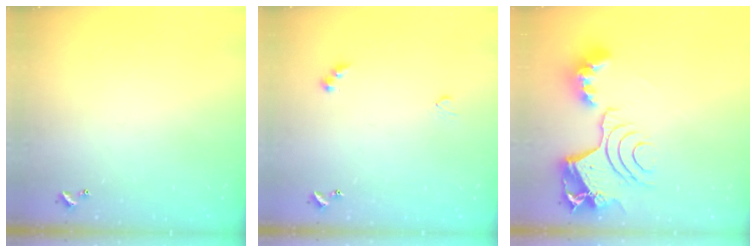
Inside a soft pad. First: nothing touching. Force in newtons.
{"total": 5.0, "press": 4.9, "slide": 0.8}
{"total": 14.2, "press": 14.0, "slide": 1.9}